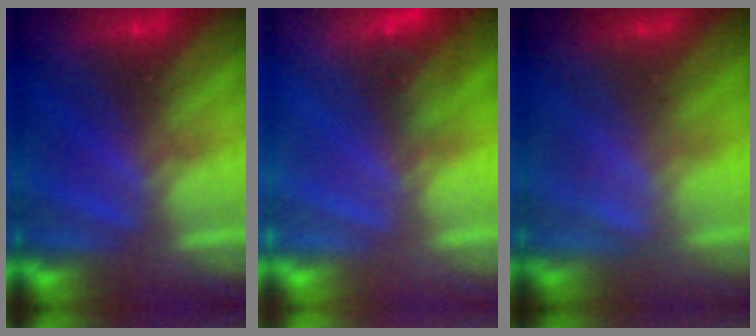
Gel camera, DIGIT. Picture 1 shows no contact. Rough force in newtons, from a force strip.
{"total": 2.6}
{"total": 1.7}